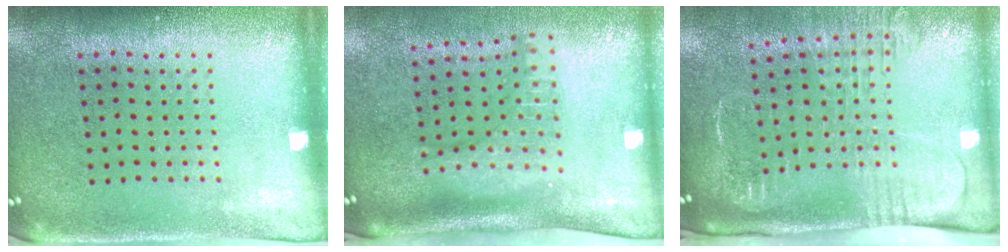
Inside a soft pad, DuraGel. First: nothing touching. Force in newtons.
{"total": 2.2, "press": 1.6, "slide": 1.5}
{"total": 2.7, "press": 2.0, "slide": 1.7}